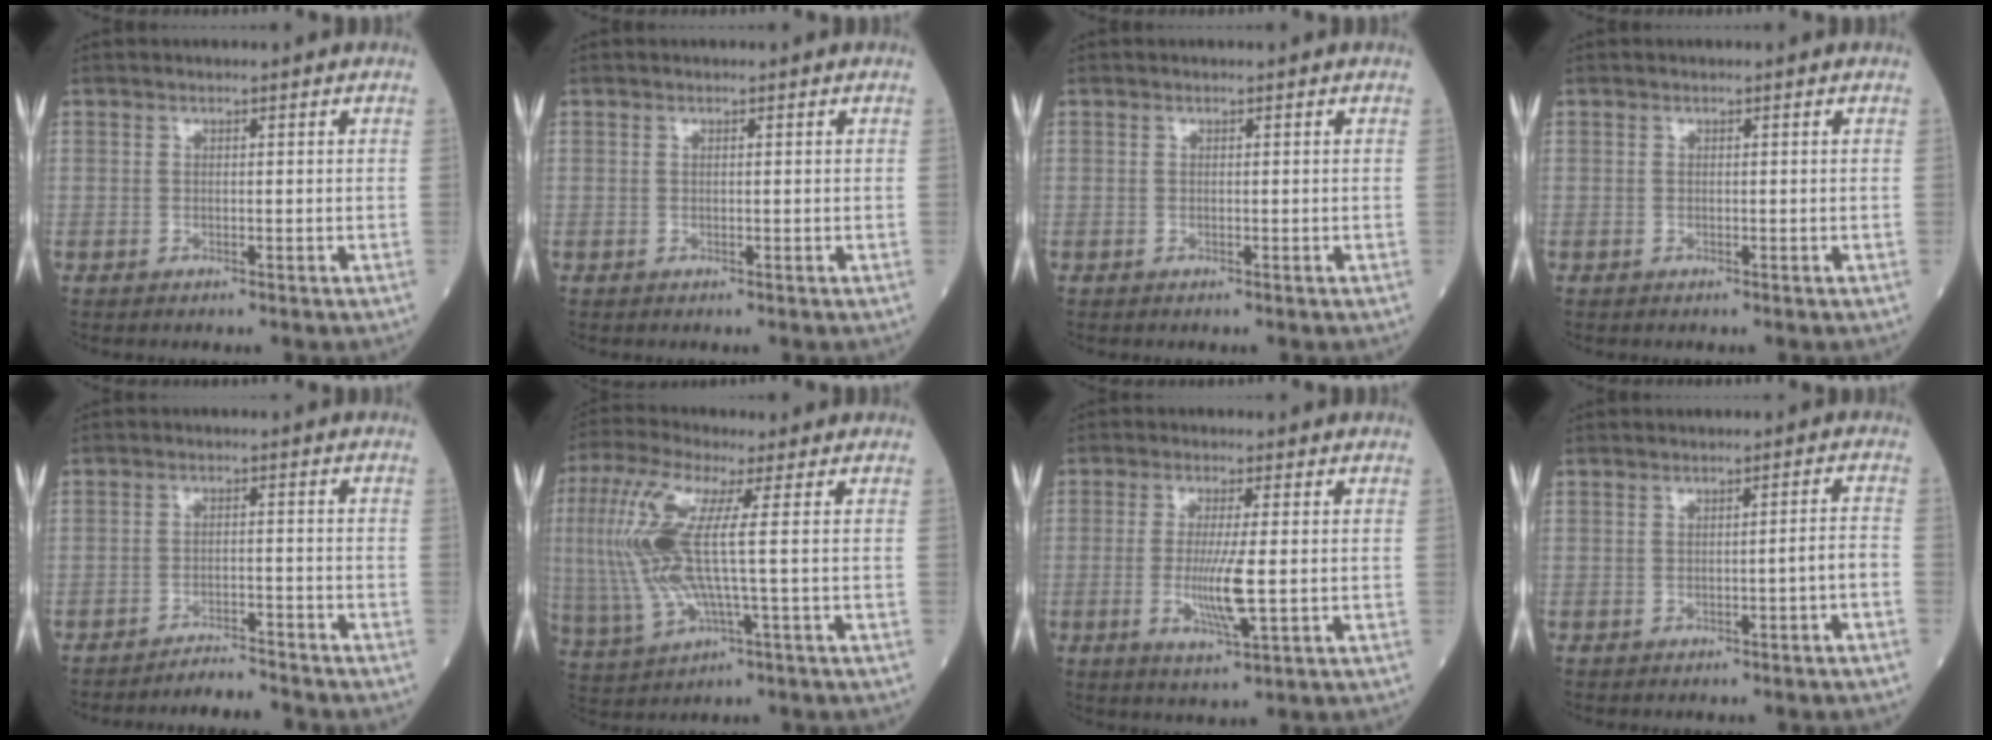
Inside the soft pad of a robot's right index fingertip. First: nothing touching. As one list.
[{"total": 0.0}, {"total": 0.0}, {"total": 0.0}, {"total": 4.4, "force": [-4.3, -0.9, -0.2], "torque": [0.010, -0.008, -0.071]}, {"total": 13.9, "force": [1.3, 1.9, 13.7], "torque": [-0.324, 0.007, 0.021]}, {"total": 6.6, "force": [-0.9, 0.2, 6.6], "torque": [-0.131, -0.017, -0.017]}, {"total": 2.5, "force": [-1.4, -0.5, 2.0], "torque": [-0.027, 0.002, -0.022]}]